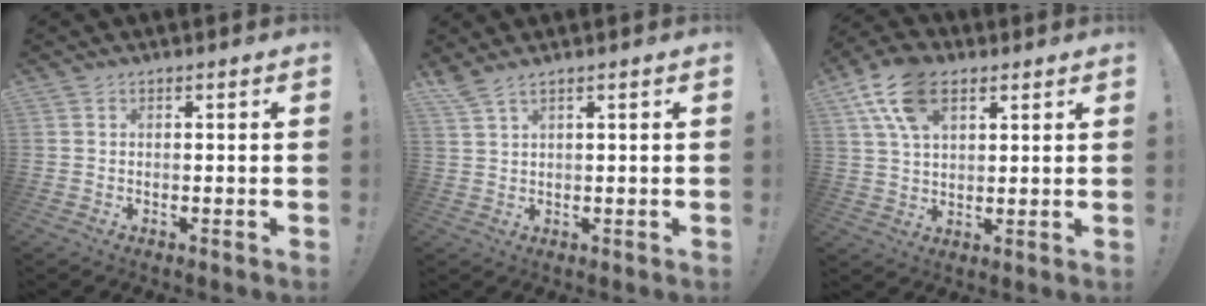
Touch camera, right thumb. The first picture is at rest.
{"total": 2.9, "force": [2.2, -0.1, 1.9], "torque": [-0.046, -0.011, 0.041]}
{"total": 13.4, "force": [6.4, 7.8, 8.8], "torque": [-0.161, -0.011, 0.117]}